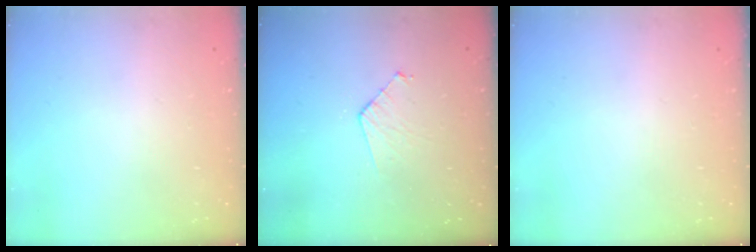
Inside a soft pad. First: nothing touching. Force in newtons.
{"total": 4.4, "press": 4.3, "slide": 0.4}
{"total": 0.0}